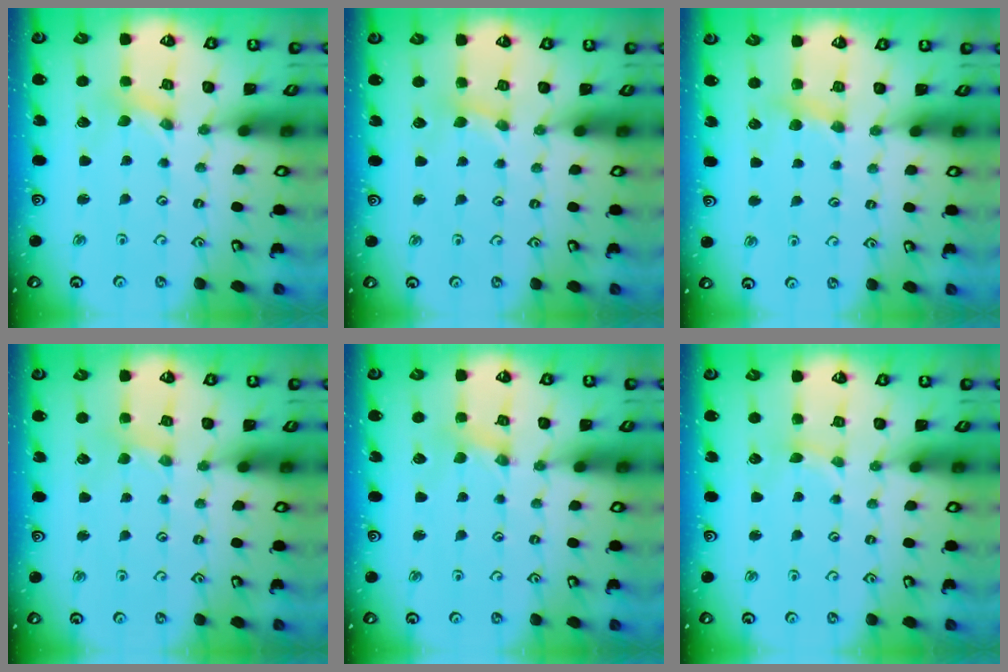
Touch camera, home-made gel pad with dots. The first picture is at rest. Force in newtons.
{"total": 1.6, "press": 1.6, "slide": 0.4}
{"total": 4.4, "press": 4.3, "slide": 0.6}
{"total": 0.7, "press": 0.7, "slide": 0.2}
{"total": 1.0, "press": 1.0, "slide": 0.2}
{"total": 1.3, "press": 1.2, "slide": 0.2}